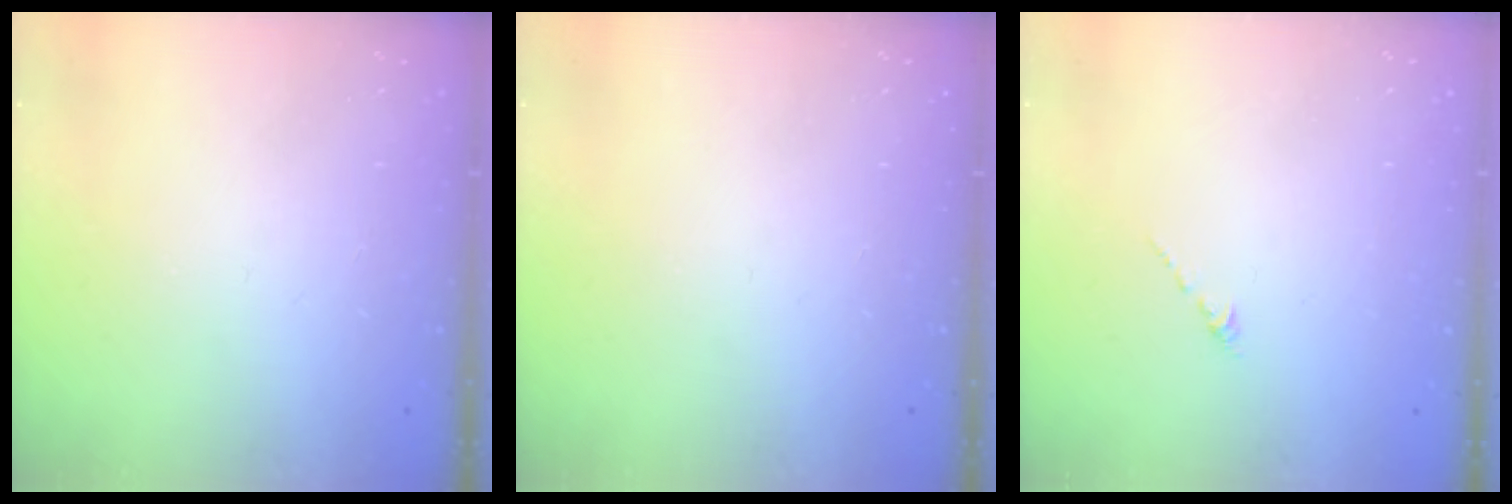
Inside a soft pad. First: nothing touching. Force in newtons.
{"total": 0.0}
{"total": 0.0}